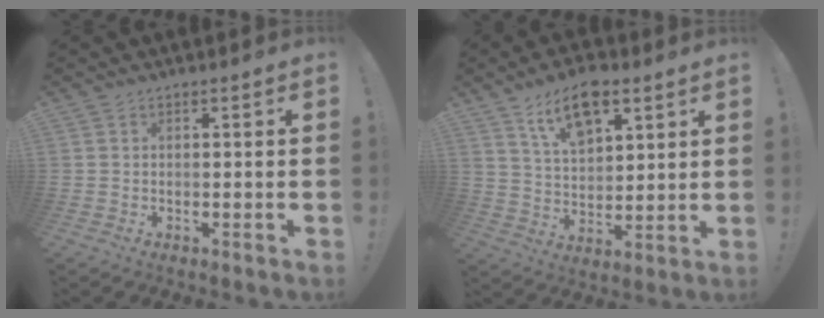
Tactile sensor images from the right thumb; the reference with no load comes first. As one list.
[{"total": 12.5, "force": [7.7, 6.5, 7.4], "torque": [-0.124, -0.030, 0.139]}]